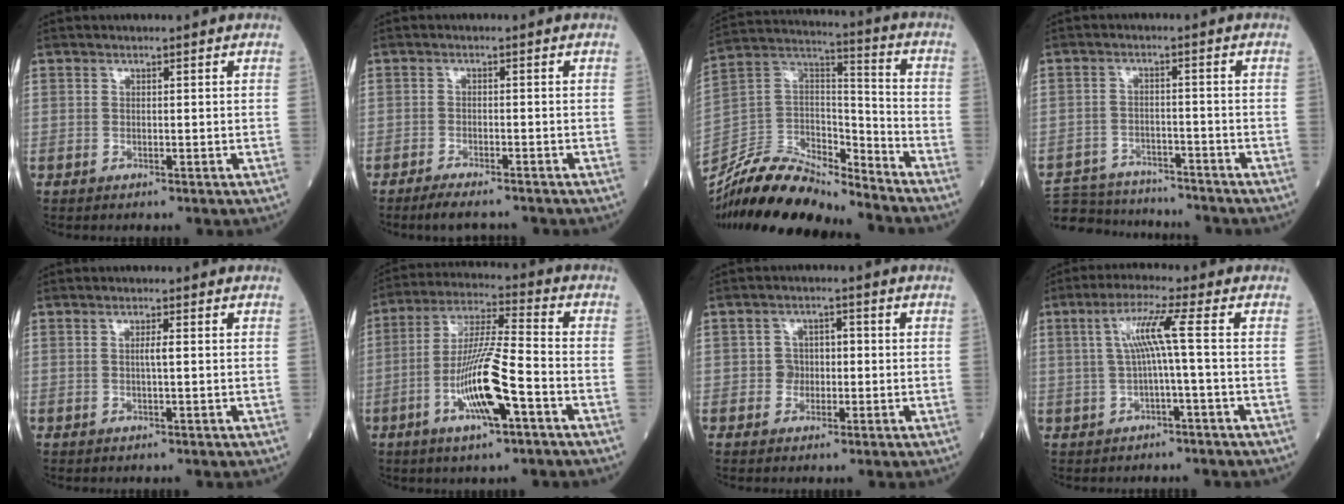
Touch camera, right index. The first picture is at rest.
{"total": 4.9, "force": [-4.3, 0.8, 2.2], "torque": [-0.033, -0.010, -0.069]}
{"total": 18.3, "force": [-17.0, 3.6, 5.6], "torque": [-0.102, 0.032, -0.309]}
{"total": 13.5, "force": [-12.7, 3.3, 3.2], "torque": [-0.061, 0.010, -0.185]}
{"total": 1.4, "force": [0.0, 0.0, 1.4], "torque": [-0.026, 0.001, 0.000]}
{"total": 12.9, "force": [-4.7, 1.2, 11.9], "torque": [-0.230, -0.004, -0.086]}
{"total": 3.1, "force": [-0.5, 2.7, 1.4], "torque": [-0.017, 0.011, -0.013]}
{"total": 5.8, "force": [0.1, -1.0, 5.7], "torque": [-0.108, 0.018, 0.010]}